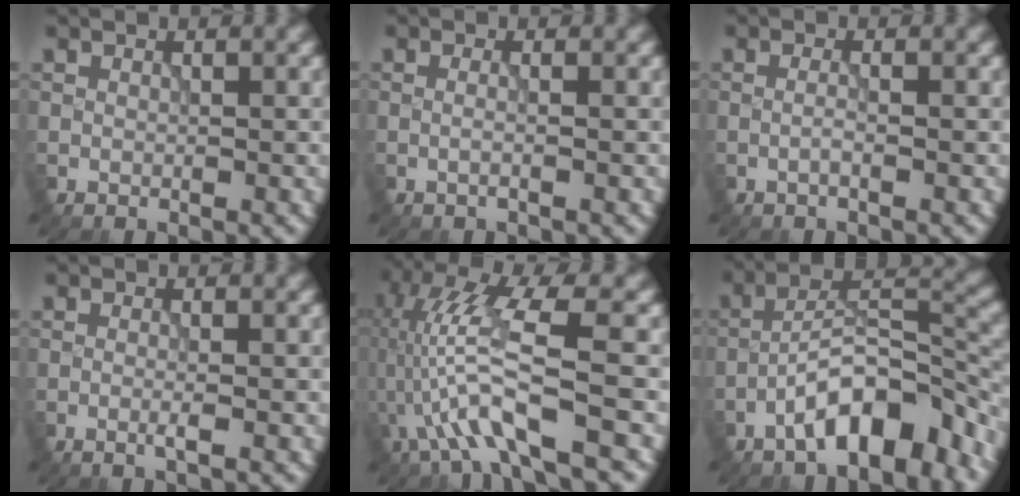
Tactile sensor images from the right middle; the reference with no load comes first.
{"total": 1.7, "force": [0.2, 0.7, 1.5], "torque": [-0.003, -0.005, -0.014]}
{"total": 1.0, "force": [-0.3, 0.1, 0.9], "torque": [-0.013, -0.002, -0.010]}
{"total": 1.2, "force": [-0.4, 0.1, 1.1], "torque": [-0.019, -0.002, -0.012]}
{"total": 8.4, "force": [-2.3, 1.6, 7.9], "torque": [-0.166, 0.012, -0.043]}
{"total": 8.4, "force": [-5.0, 2.8, 6.1], "torque": [-0.091, 0.021, -0.090]}